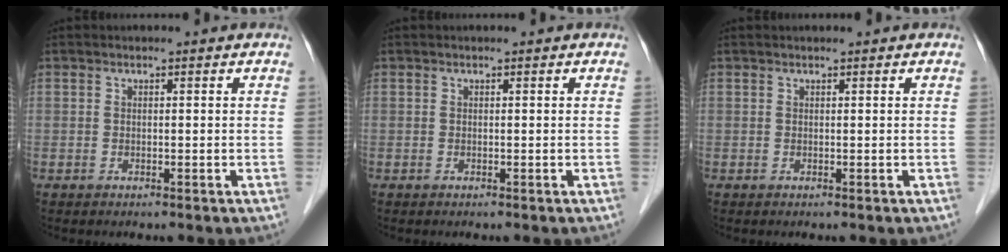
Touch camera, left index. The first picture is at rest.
{"total": 0.0}
{"total": 0.5, "force": [0.5, 0.0, 0.2], "torque": [-0.003, 0.007, 0.008]}